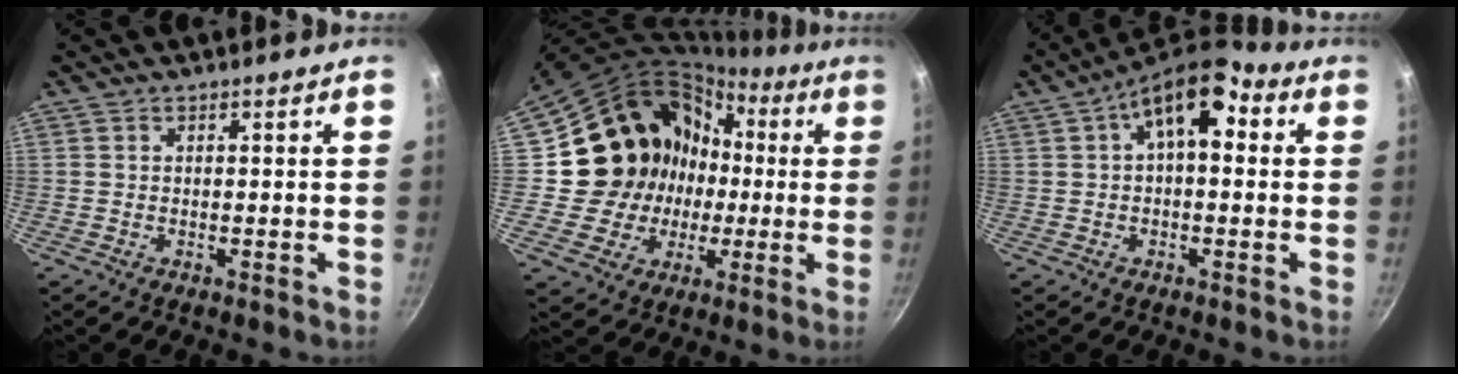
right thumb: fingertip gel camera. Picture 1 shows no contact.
{"total": 18.1, "force": [0.2, 17.0, 6.2], "torque": [-0.085, 0.036, 0.010]}
{"total": 11.2, "force": [3.2, 5.8, 9.0], "torque": [-0.117, 0.028, 0.037]}